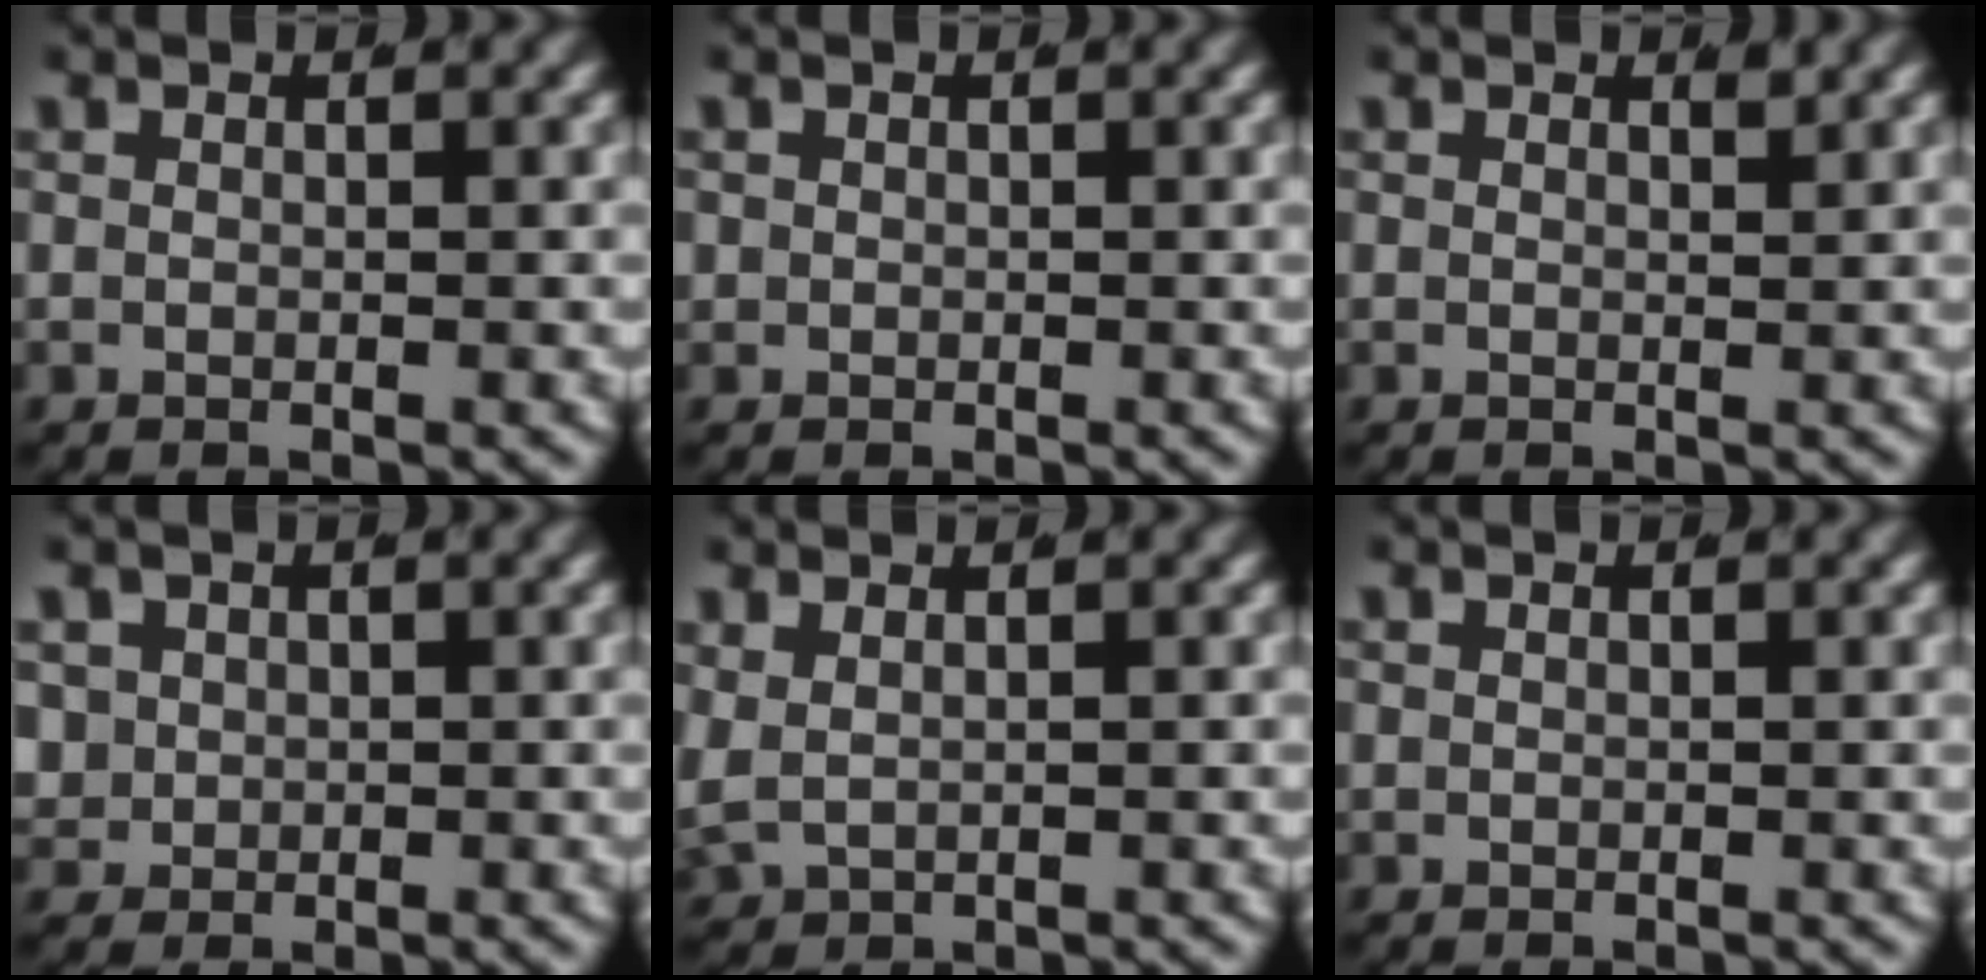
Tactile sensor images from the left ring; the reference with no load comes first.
{"total": 0.9, "force": [0.1, 0.8, 0.1], "torque": [-0.005, -0.008, 0.005]}
{"total": 0.6, "force": [0.5, -0.2, 0.2], "torque": [0.001, -0.007, 0.010]}
{"total": 4.2, "force": [0.2, 4.0, 1.4], "torque": [-0.055, -0.022, 0.014]}
{"total": 2.5, "force": [0.9, 2.0, 1.3], "torque": [-0.043, -0.006, 0.028]}
{"total": 0.0}